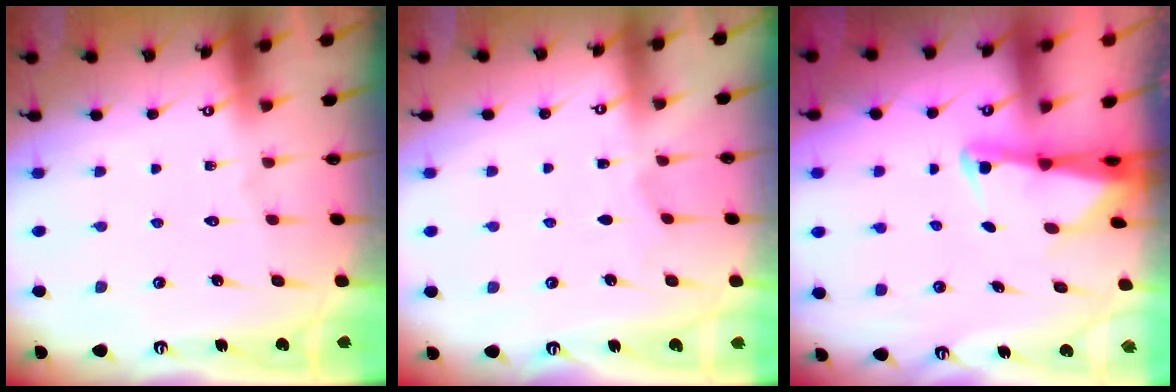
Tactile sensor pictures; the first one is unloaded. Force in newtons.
{"total": 2.7, "press": 2.7, "slide": 0.2}
{"total": 2.6, "press": 2.6, "slide": 0.5}